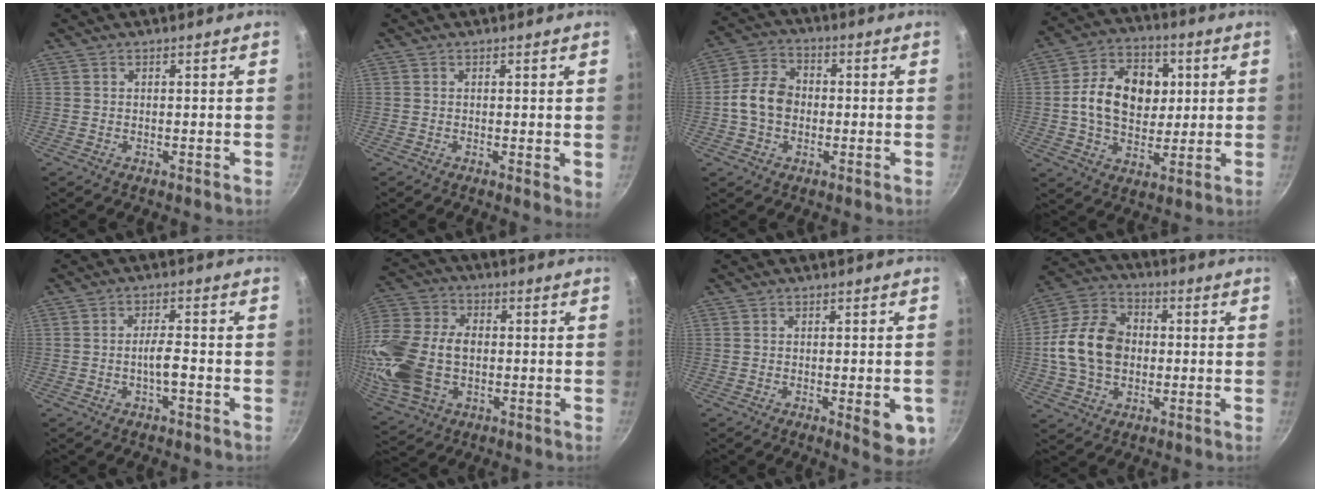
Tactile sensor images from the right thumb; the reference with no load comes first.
{"total": 1.9, "force": [0.3, 0.7, 1.7], "torque": [-0.018, -0.007, 0.002]}
{"total": 8.7, "force": [-0.9, 6.7, 5.5], "torque": [-0.078, 0.026, -0.030]}
{"total": 15.7, "force": [2.1, 11.5, 10.4], "torque": [-0.135, 0.010, 0.026]}
{"total": 3.3, "force": [-1.3, 0.7, 2.9], "torque": [-0.051, 0.017, -0.026]}
{"total": 19.9, "force": [-2.0, 13.6, 14.4], "torque": [-0.292, 0.025, -0.035]}
{"total": 6.7, "force": [-2.0, 1.9, 6.0], "torque": [-0.060, -0.003, -0.023]}
{"total": 16.5, "force": [-0.6, 12.3, 10.9], "torque": [-0.177, 0.029, -0.024]}